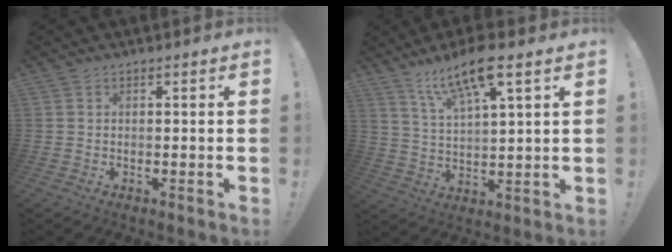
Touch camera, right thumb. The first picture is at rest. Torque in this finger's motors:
{"motor_torque": [-0.01, 0.38, 0.71, 0.89, 0.06]}